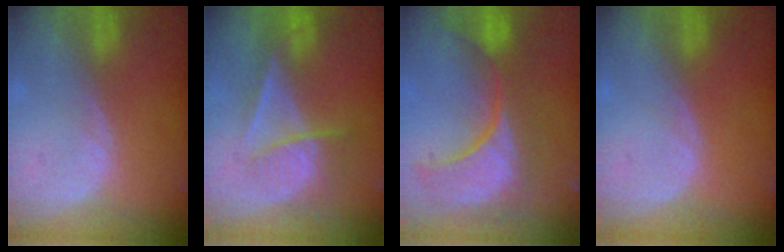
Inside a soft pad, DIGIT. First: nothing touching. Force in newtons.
{"total": 7.1, "press": 6.1, "slide": 3.7}
{"total": 11.9, "press": 10.8, "slide": 4.8}
{"total": 0.0}